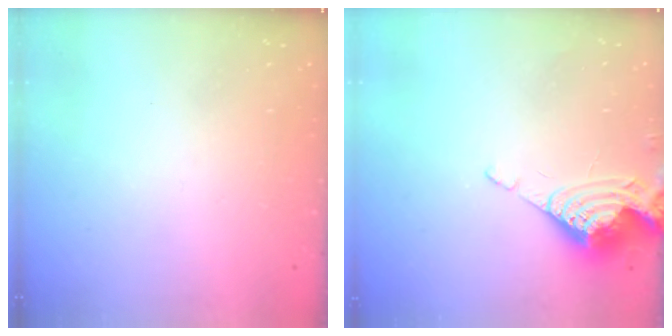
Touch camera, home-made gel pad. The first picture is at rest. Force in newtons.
{"total": 6.9, "press": 6.9, "slide": 0.6}